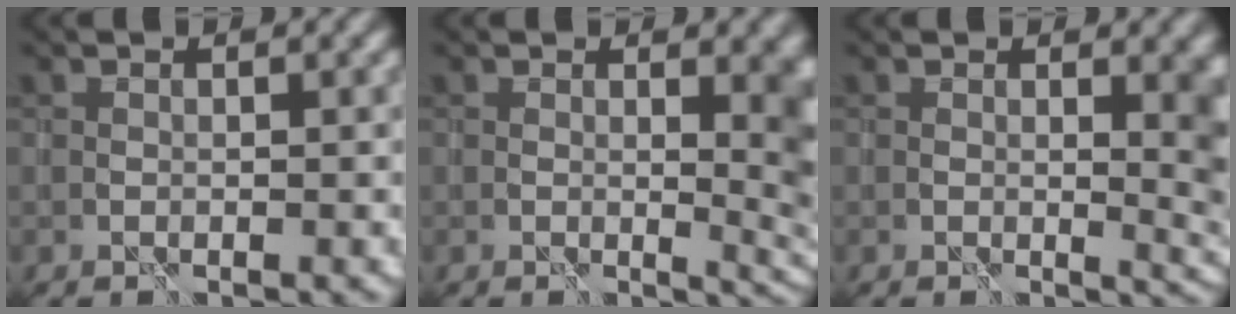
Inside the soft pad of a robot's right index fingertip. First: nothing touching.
{"total": 5.6, "force": [0.6, 2.2, 5.1], "torque": [-0.043, -0.007, 0.013]}
{"total": 4.9, "force": [0.6, 1.8, 4.5], "torque": [-0.042, -0.007, 0.013]}